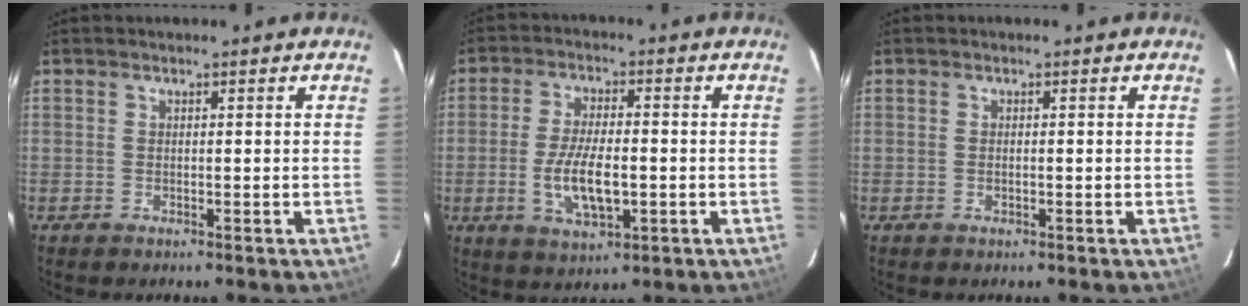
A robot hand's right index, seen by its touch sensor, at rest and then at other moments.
{"total": 9.6, "force": [-2.0, 3.7, 8.6], "torque": [-0.171, -0.008, -0.034]}
{"total": 0.6, "force": [-0.1, 0.1, 0.6], "torque": [-0.011, 0.002, -0.004]}